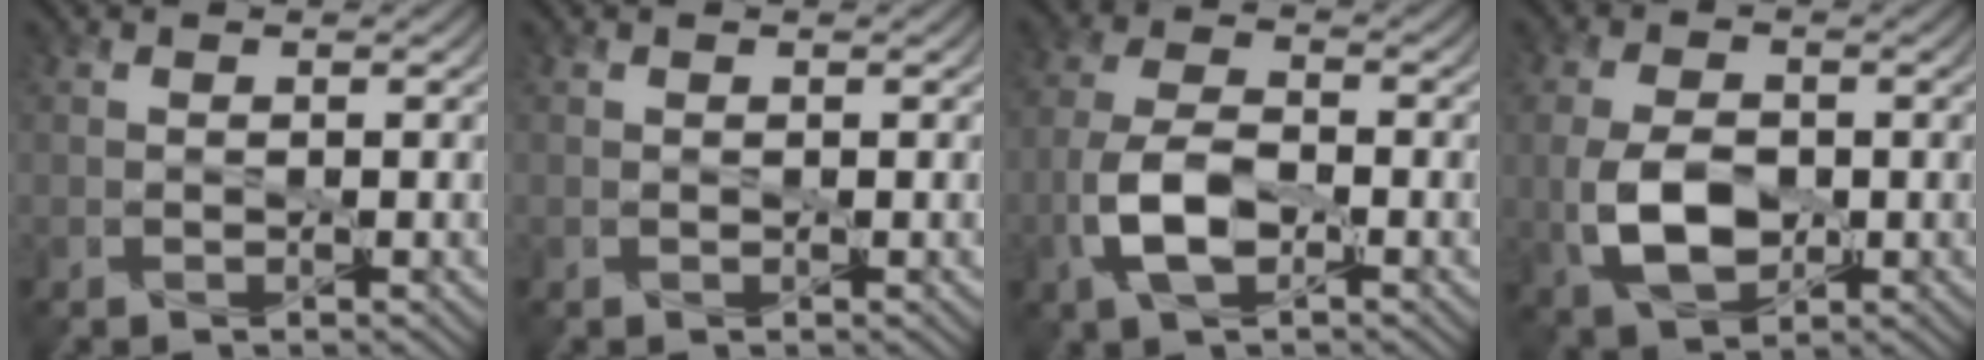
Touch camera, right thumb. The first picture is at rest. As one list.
[{"total": 0.0}, {"total": 6.9, "force": [-2.8, 3.3, 5.3], "torque": [-0.123, 0.003, -0.064]}, {"total": 7.2, "force": [-1.3, 4.6, 5.4], "torque": [-0.127, -0.006, -0.027]}]